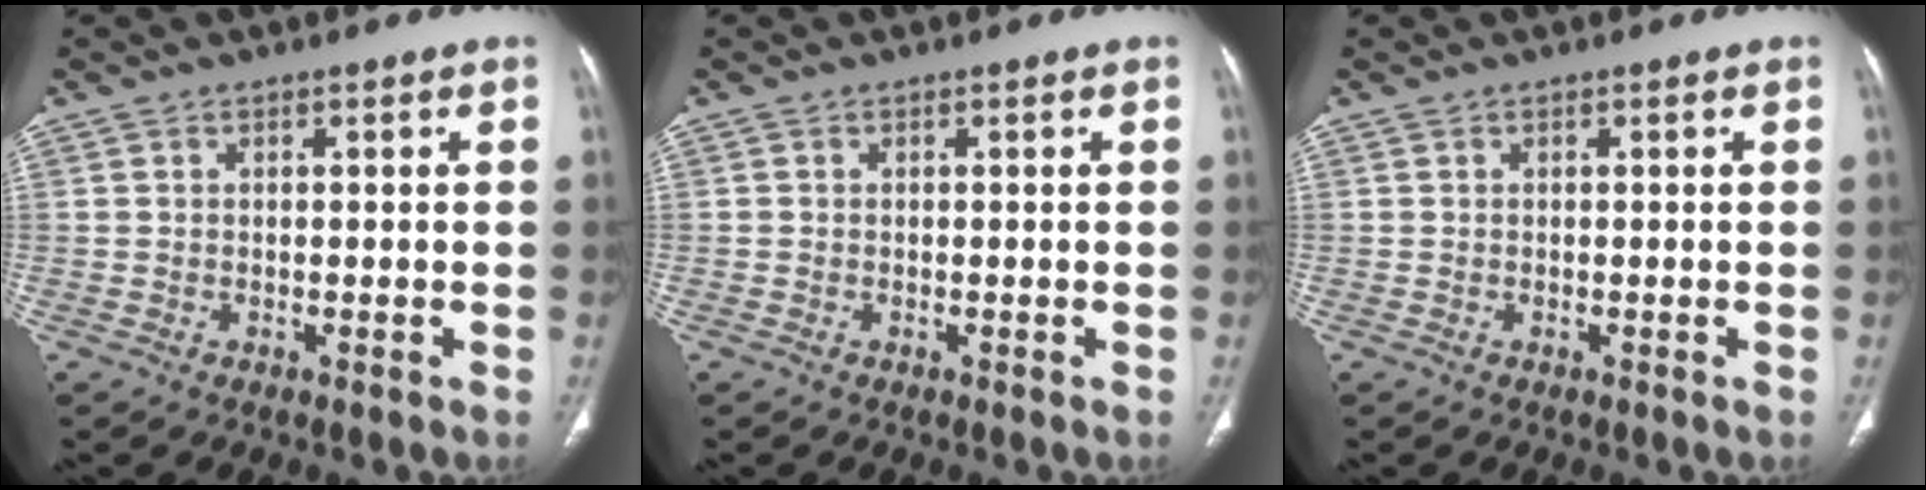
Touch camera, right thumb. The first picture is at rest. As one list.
[{"total": 0.0}, {"total": 0.0}]